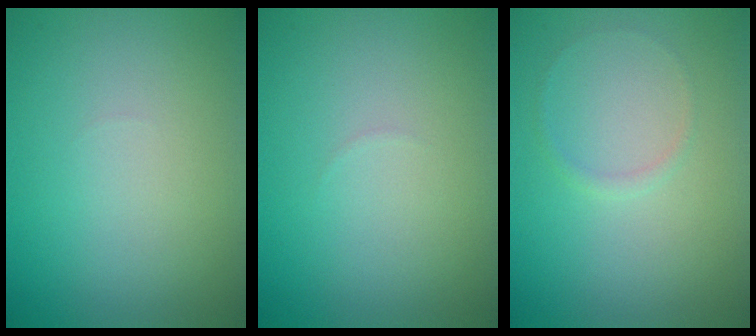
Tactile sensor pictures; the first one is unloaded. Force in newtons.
{"total": 0.0}
{"total": 0.7, "press": 0.7, "slide": 0.1}